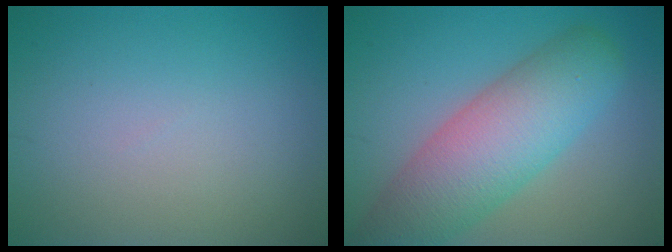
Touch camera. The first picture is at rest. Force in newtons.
{"total": 8.3, "press": 8.3, "slide": 0.4}